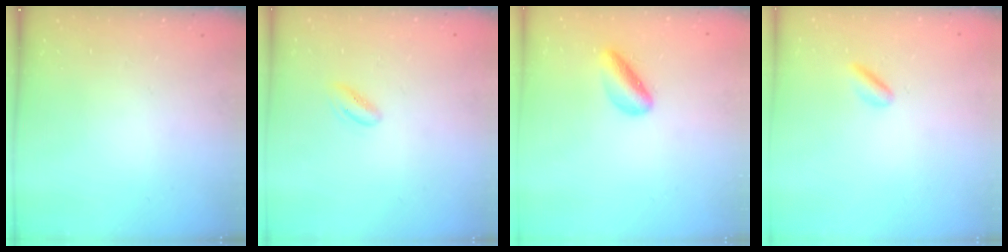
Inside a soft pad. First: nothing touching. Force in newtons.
{"total": 3.3, "press": 3.2, "slide": 0.7}
{"total": 5.1, "press": 5.0, "slide": 1.1}
{"total": 2.0, "press": 2.0, "slide": 0.3}